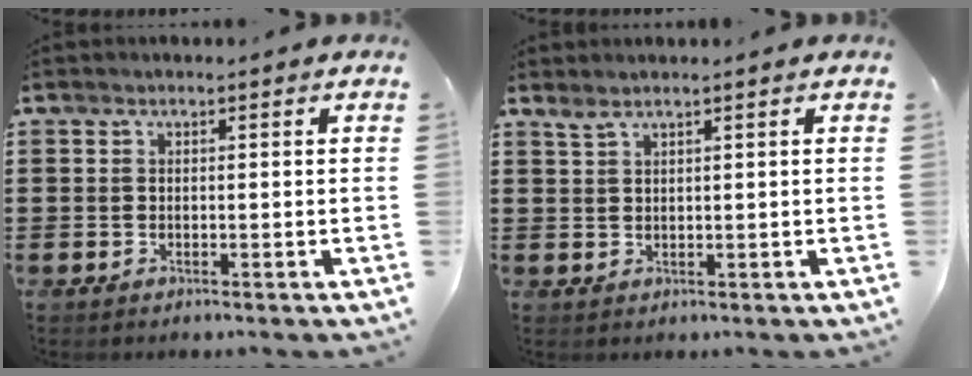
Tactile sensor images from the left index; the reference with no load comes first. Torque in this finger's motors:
{"motor_torque": [2.14, 0.00, -0.01, 0.00]}